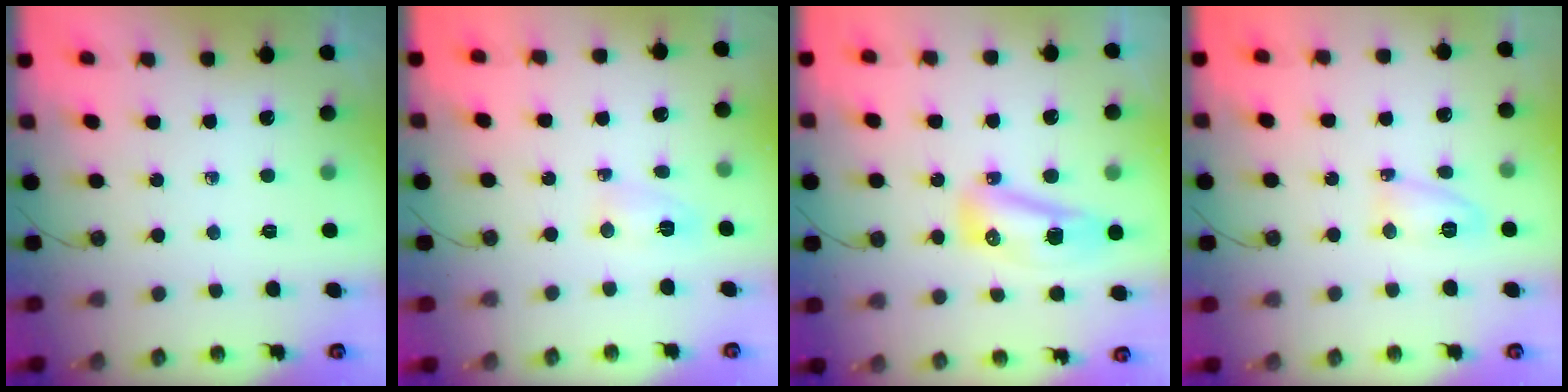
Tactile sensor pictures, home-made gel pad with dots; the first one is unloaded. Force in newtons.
{"total": 9.2, "press": 3.8, "slide": 8.3}
{"total": 9.4, "press": 9.3, "slide": 1.6}
{"total": 5.5, "press": 5.5, "slide": 0.6}